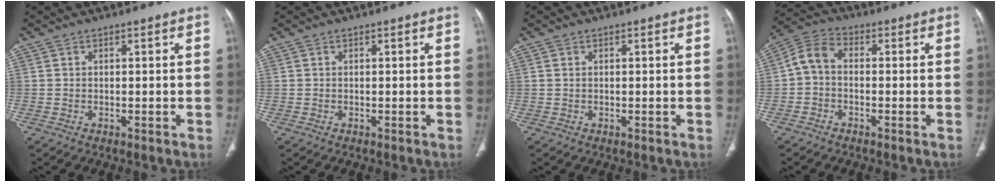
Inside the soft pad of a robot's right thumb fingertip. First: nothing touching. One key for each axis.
{"total": 0.0}
{"total": 0.7, "fx": 0.3, "fy": 0.5, "fz": 0.4, "tx": -0.008, "ty": 0.001, "tz": 0.006}
{"total": 5.4, "fx": -0.6, "fy": 3.6, "fz": 4.0, "tx": -0.073, "ty": 0.022, "tz": -0.026}